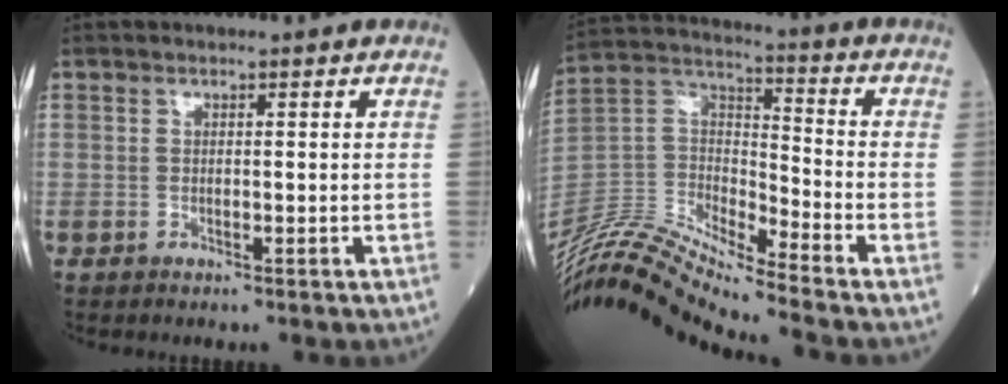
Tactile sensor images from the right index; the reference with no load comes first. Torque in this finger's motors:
{"motor_torque": [-0.16, -0.17, 0.06, 0.02]}